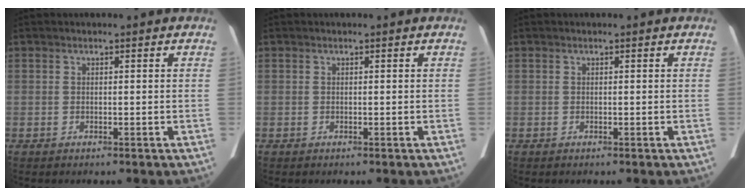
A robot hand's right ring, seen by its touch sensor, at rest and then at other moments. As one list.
[{"total": 0.0}, {"total": 0.0}]